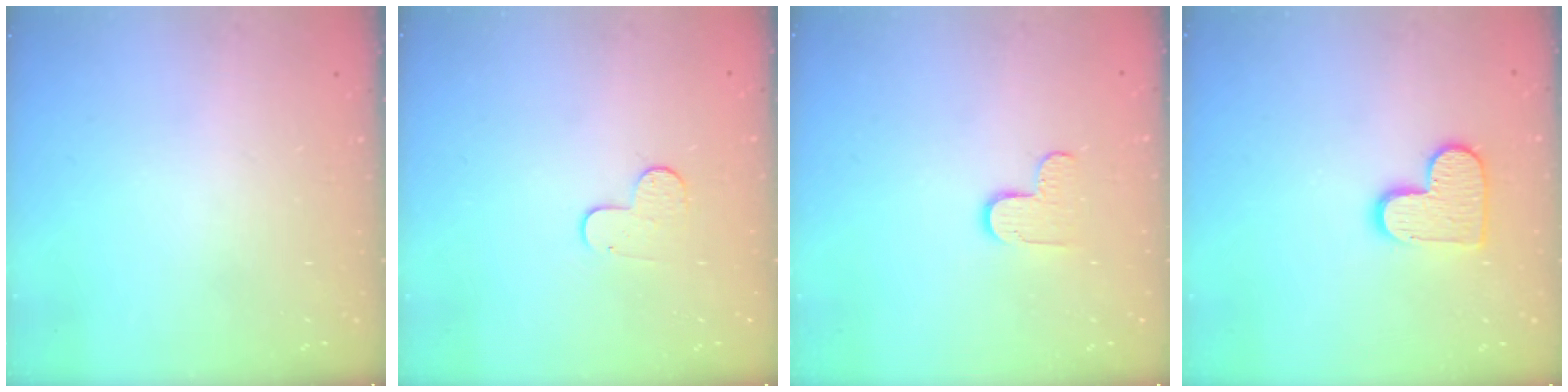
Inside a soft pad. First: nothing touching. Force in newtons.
{"total": 7.1, "press": 7.1, "slide": 0.6}
{"total": 5.6, "press": 5.5, "slide": 0.4}
{"total": 11.4, "press": 11.3, "slide": 0.6}